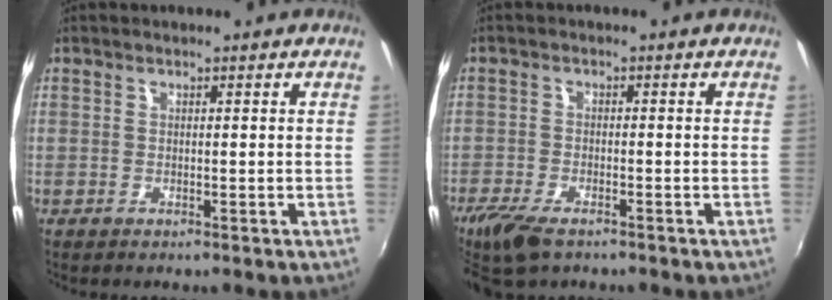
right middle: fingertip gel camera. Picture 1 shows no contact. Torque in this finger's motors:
{"motor_torque": [1.09, -1.05, 0.33, 0.09]}